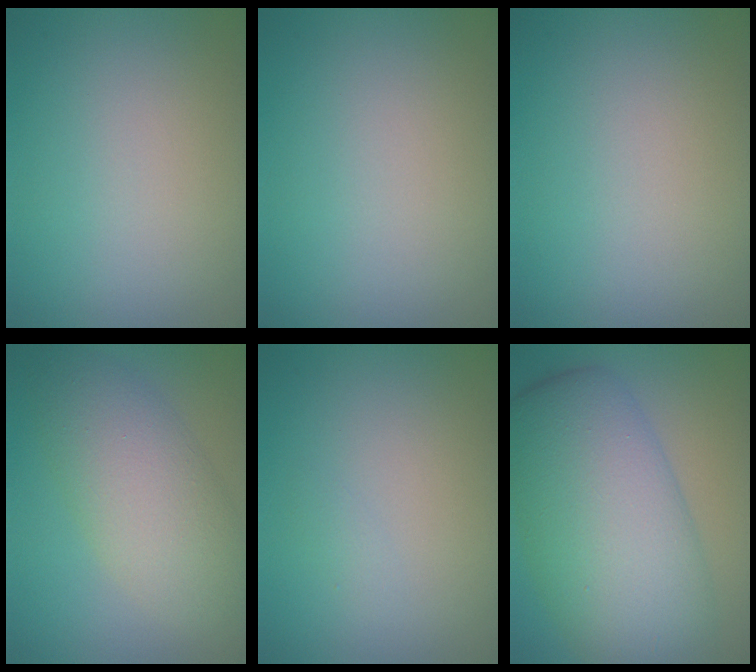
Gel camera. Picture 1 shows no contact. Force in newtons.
{"total": 0.0}
{"total": 0.0}
{"total": 6.2, "press": 6.2, "slide": 0.1}
{"total": 0.5, "press": 0.5, "slide": 0.0}
{"total": 11.2, "press": 11.2, "slide": 0.3}